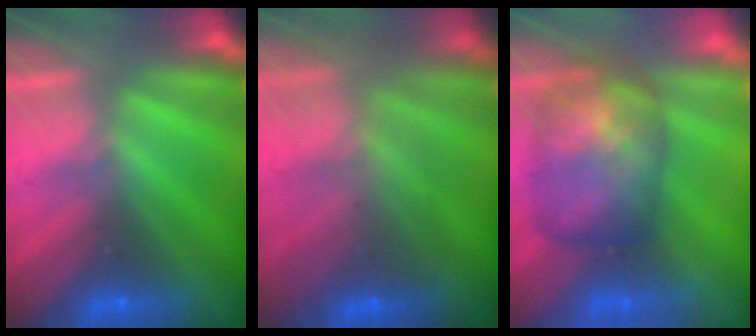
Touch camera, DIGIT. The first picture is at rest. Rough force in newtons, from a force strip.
{"total": 10.4}
{"total": 5.5}